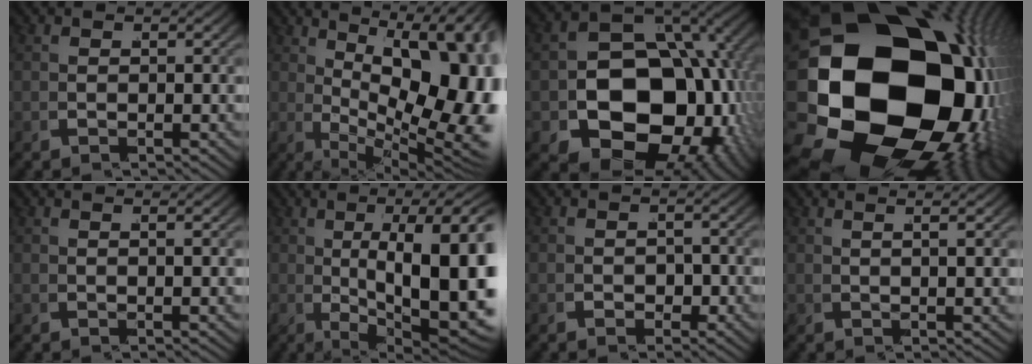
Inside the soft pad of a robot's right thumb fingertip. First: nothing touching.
{"total": 18.1, "force": [-0.3, 10.6, 14.7], "torque": [-0.228, -0.068, 0.038]}
{"total": 21.9, "force": [-3.4, 15.5, 15.0], "torque": [-0.288, -0.085, -0.017]}
{"total": 39.5, "force": [-2.7, 26.5, 29.2], "torque": [-0.488, -0.085, -0.007]}
{"total": 1.2, "force": [0.7, 0.4, 0.9], "torque": [-0.021, -0.003, 0.020]}
{"total": 14.9, "force": [-0.8, 7.4, 12.9], "torque": [-0.209, -0.031, 0.017]}
{"total": 1.3, "force": [-0.2, 1.1, 0.7], "torque": [-0.007, -0.002, 0.001]}
{"total": 2.5, "force": [1.4, 0.3, 2.0], "torque": [-0.037, 0.001, 0.034]}